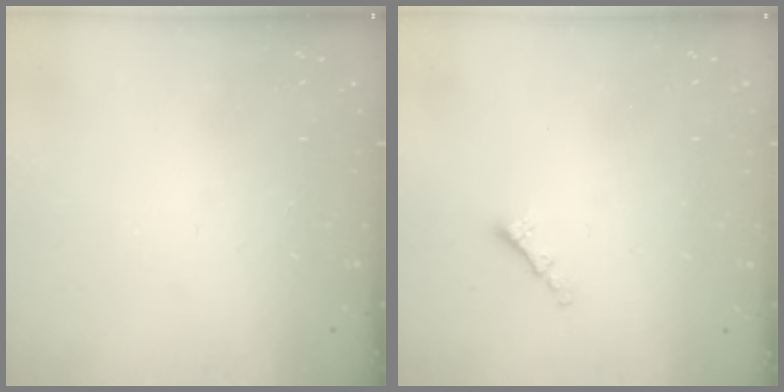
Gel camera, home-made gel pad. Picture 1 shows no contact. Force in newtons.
{"total": 1.3, "press": 1.2, "slide": 0.5}